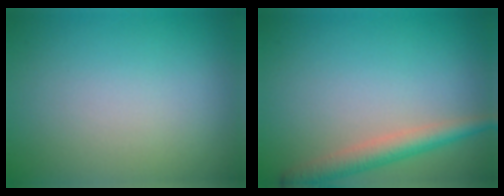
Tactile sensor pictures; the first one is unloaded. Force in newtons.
{"total": 3.3, "press": 3.3, "slide": 0.2}